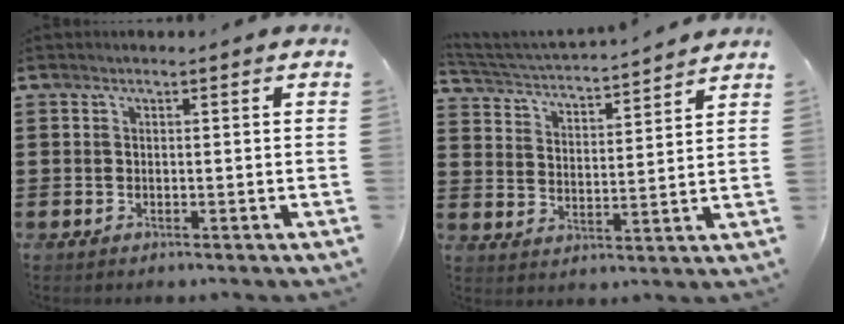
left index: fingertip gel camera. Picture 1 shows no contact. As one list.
[{"total": 3.7, "force": [3.6, -0.2, 0.5], "torque": [-0.032, -0.030, 0.055]}]